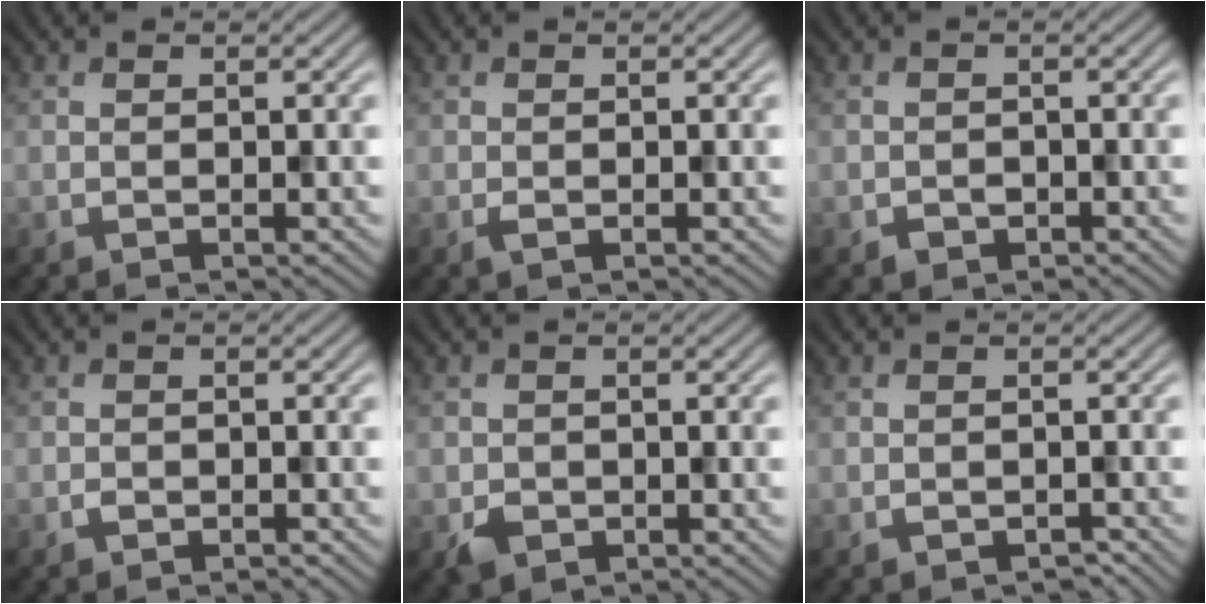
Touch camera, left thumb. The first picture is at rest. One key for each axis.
{"total": 0.7, "fx": -0.3, "fy": 0.3, "fz": 0.6, "tx": -0.015, "ty": -0.001, "tz": -0.005}
{"total": 1.4, "fx": -0.8, "fy": 1.1, "fz": 0.5, "tx": -0.005, "ty": -0.003, "tz": -0.018}
{"total": 0.9, "fx": -0.6, "fy": 0.6, "fz": 0.3, "tx": -0.005, "ty": 0.000, "tz": -0.013}
{"total": 2.1, "fx": -1.0, "fy": 1.7, "fz": 0.8, "tx": -0.016, "ty": -0.009, "tz": -0.020}
{"total": 1.4, "fx": -1.0, "fy": 0.8, "fz": 0.5, "tx": -0.006, "ty": -0.005, "tz": -0.016}